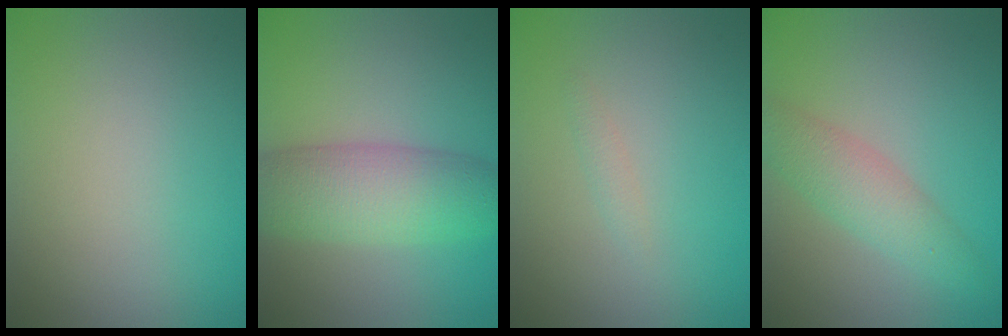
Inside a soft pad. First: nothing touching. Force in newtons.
{"total": 6.7, "press": 6.7, "slide": 0.1}
{"total": 0.7, "press": 0.7, "slide": 0.0}
{"total": 3.6, "press": 3.6, "slide": 0.1}